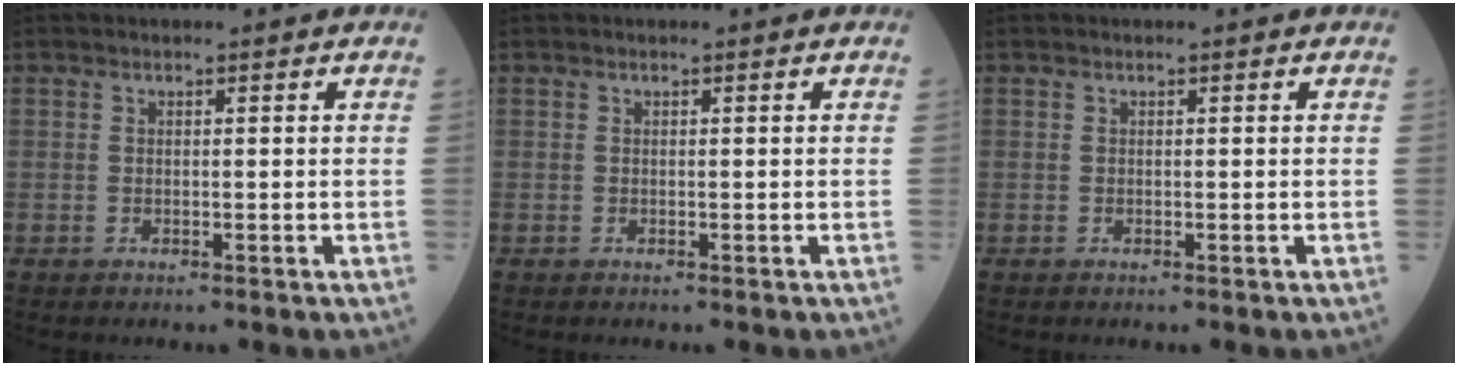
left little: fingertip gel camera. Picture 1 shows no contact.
{"total": 0.0}
{"total": 0.0}